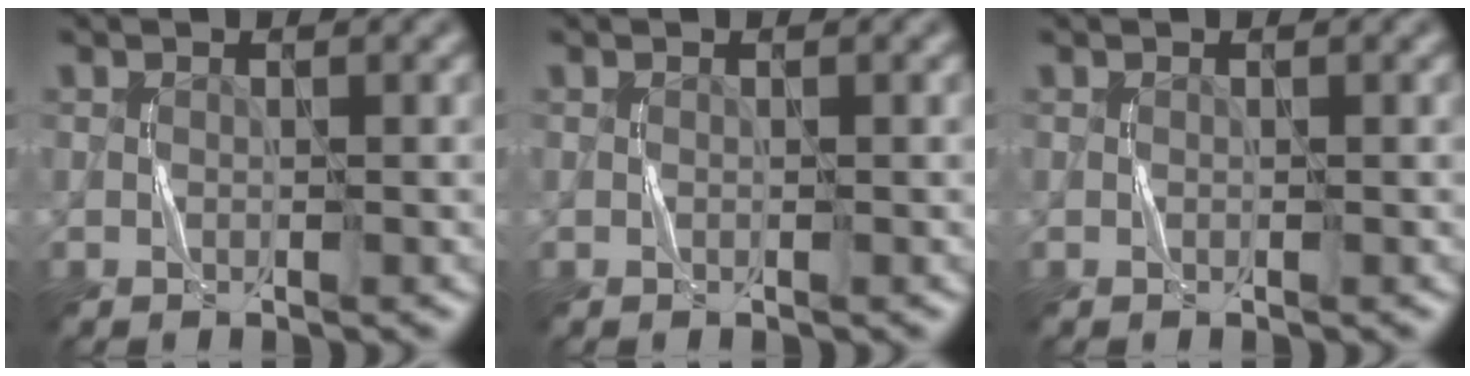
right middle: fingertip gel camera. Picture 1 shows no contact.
{"total": 0.0}
{"total": 0.0}